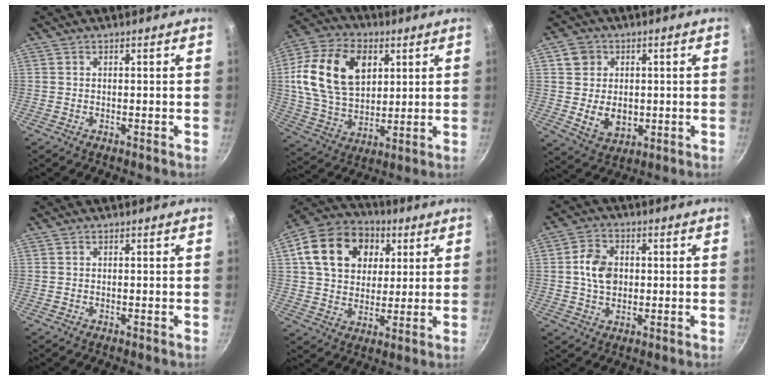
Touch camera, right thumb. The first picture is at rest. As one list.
[{"total": 19.9, "force": [5.2, 13.4, 13.7], "torque": [-0.236, -0.006, 0.090]}, {"total": 8.6, "force": [0.1, 7.4, 4.4], "torque": [-0.046, -0.012, 0.007]}, {"total": 0.0}, {"total": 18.6, "force": [5.4, 14.3, 10.5], "torque": [-0.165, 0.013, 0.084]}, {"total": 7.3, "force": [0.5, 5.4, 4.8], "torque": [-0.072, 0.008, 0.003]}]